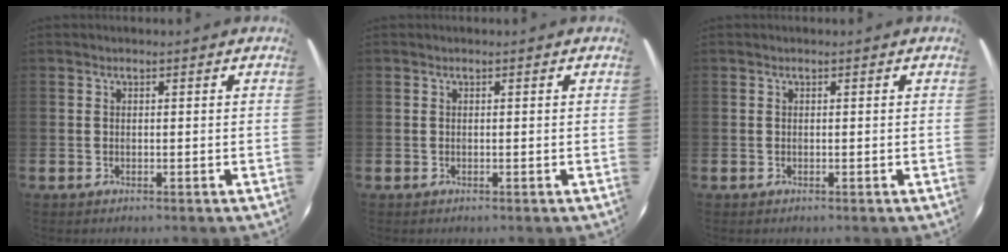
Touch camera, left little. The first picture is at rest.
{"total": 0.0}
{"total": 0.0}